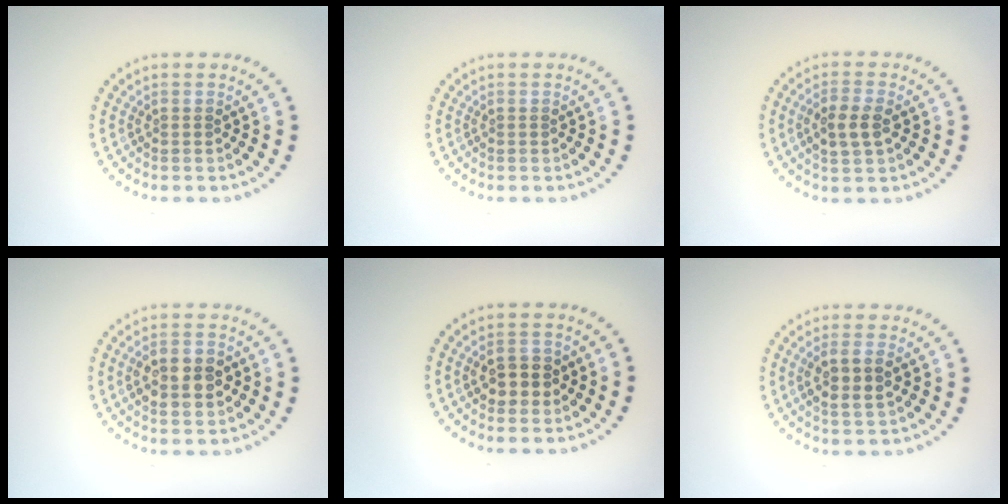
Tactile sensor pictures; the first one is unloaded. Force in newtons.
{"total": 0.0}
{"total": 2.8, "press": 2.8, "slide": 0.6}
{"total": 4.2, "press": 4.2, "slide": 0.4}
{"total": 2.5, "press": 2.5, "slide": 0.2}
{"total": 3.0, "press": 2.8, "slide": 0.9}